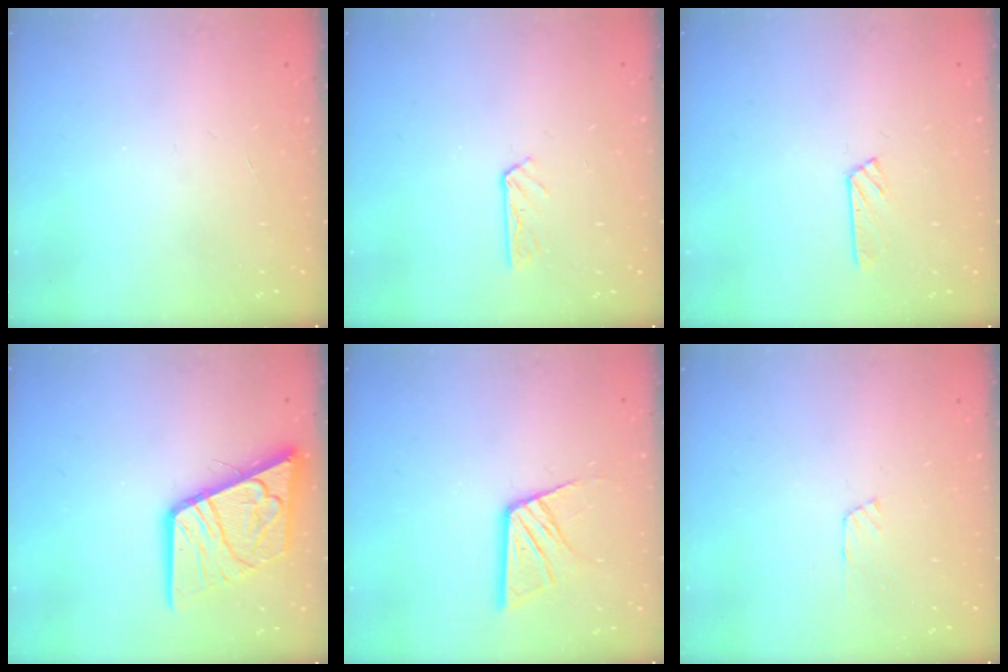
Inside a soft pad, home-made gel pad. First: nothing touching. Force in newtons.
{"total": 3.8, "press": 3.7, "slide": 0.5}
{"total": 2.9, "press": 2.8, "slide": 0.3}
{"total": 19.6, "press": 19.4, "slide": 2.4}
{"total": 12.3, "press": 12.3, "slide": 1.4}
{"total": 6.5, "press": 6.4, "slide": 0.7}